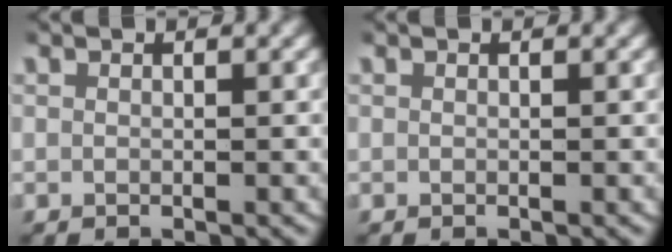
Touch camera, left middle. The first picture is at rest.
{"total": 0.0}